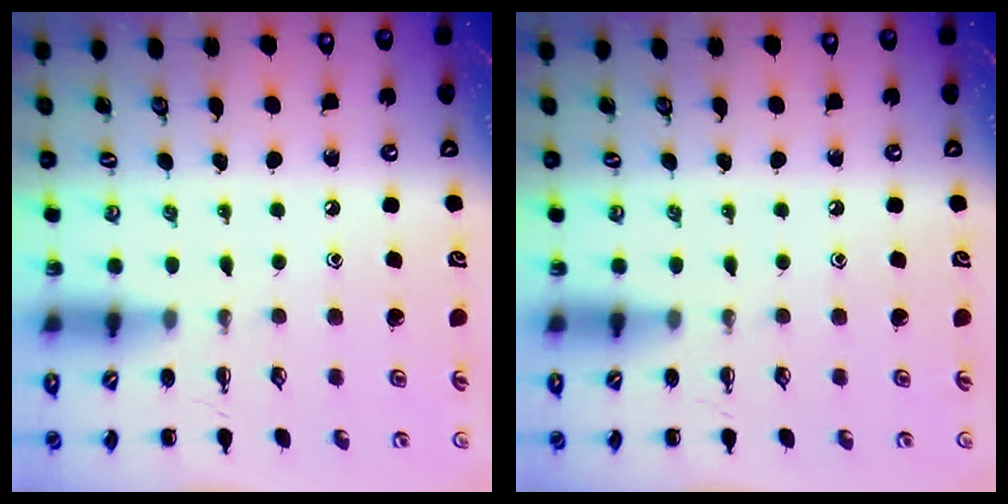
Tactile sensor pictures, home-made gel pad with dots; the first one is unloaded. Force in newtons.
{"total": 0.0}